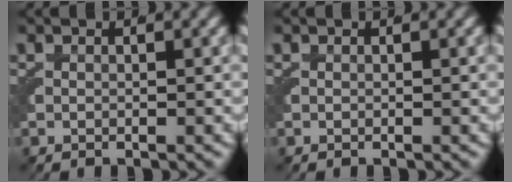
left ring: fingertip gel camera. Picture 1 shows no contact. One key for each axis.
{"total": 0.0}